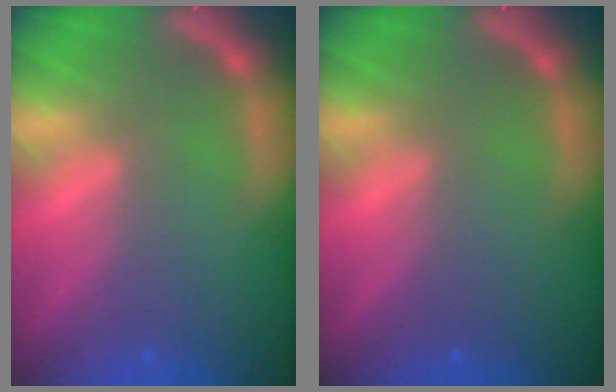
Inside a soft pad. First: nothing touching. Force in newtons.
{"total": 0.0}